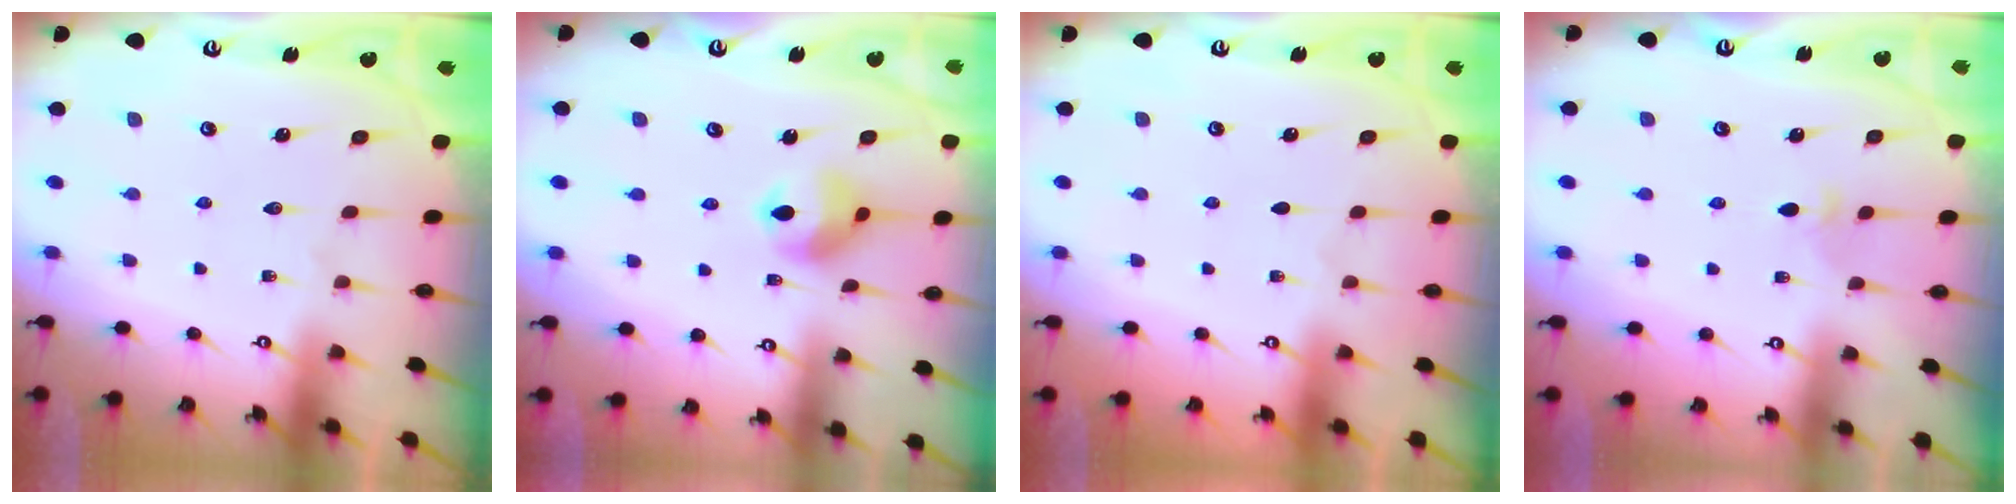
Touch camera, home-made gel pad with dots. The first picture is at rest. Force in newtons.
{"total": 10.1, "press": 10.0, "slide": 1.3}
{"total": 0.0}
{"total": 3.0, "press": 2.9, "slide": 0.7}